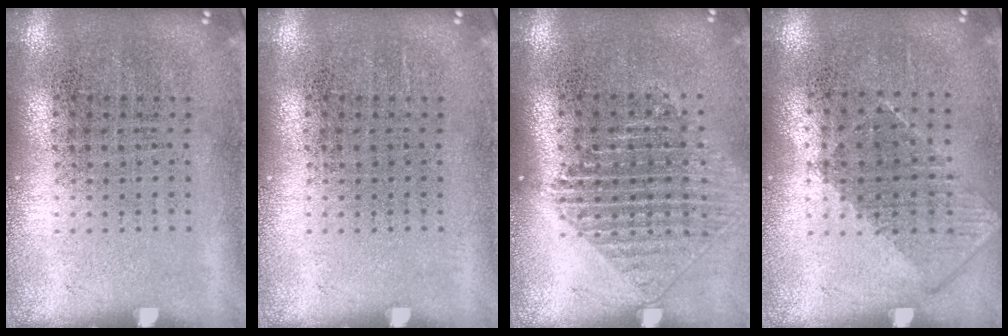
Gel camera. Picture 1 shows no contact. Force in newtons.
{"total": 0.0}
{"total": 1.2, "press": 1.2, "slide": 0.4}
{"total": 0.8, "press": 0.7, "slide": 0.4}